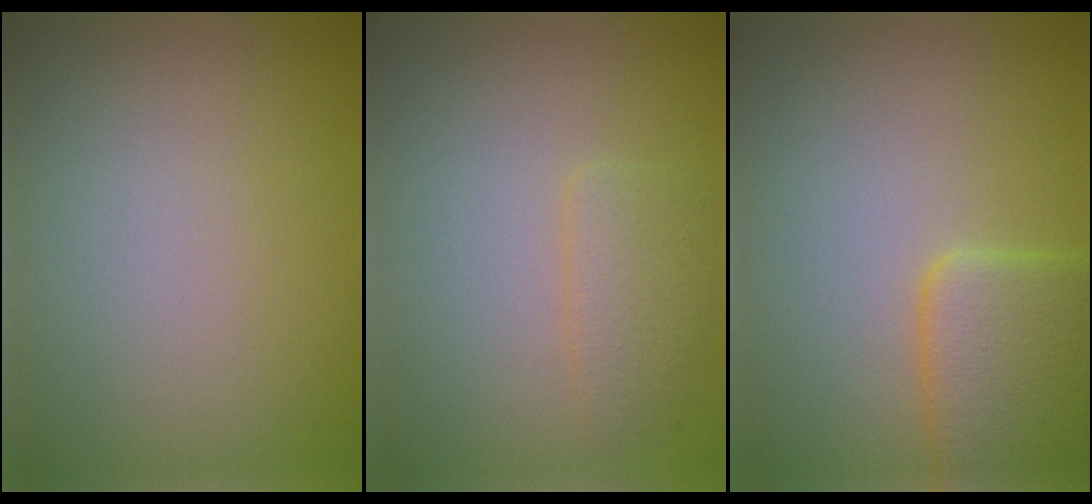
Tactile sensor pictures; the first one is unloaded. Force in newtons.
{"total": 1.9, "press": 1.9, "slide": 0.1}
{"total": 4.4, "press": 4.4, "slide": 0.2}